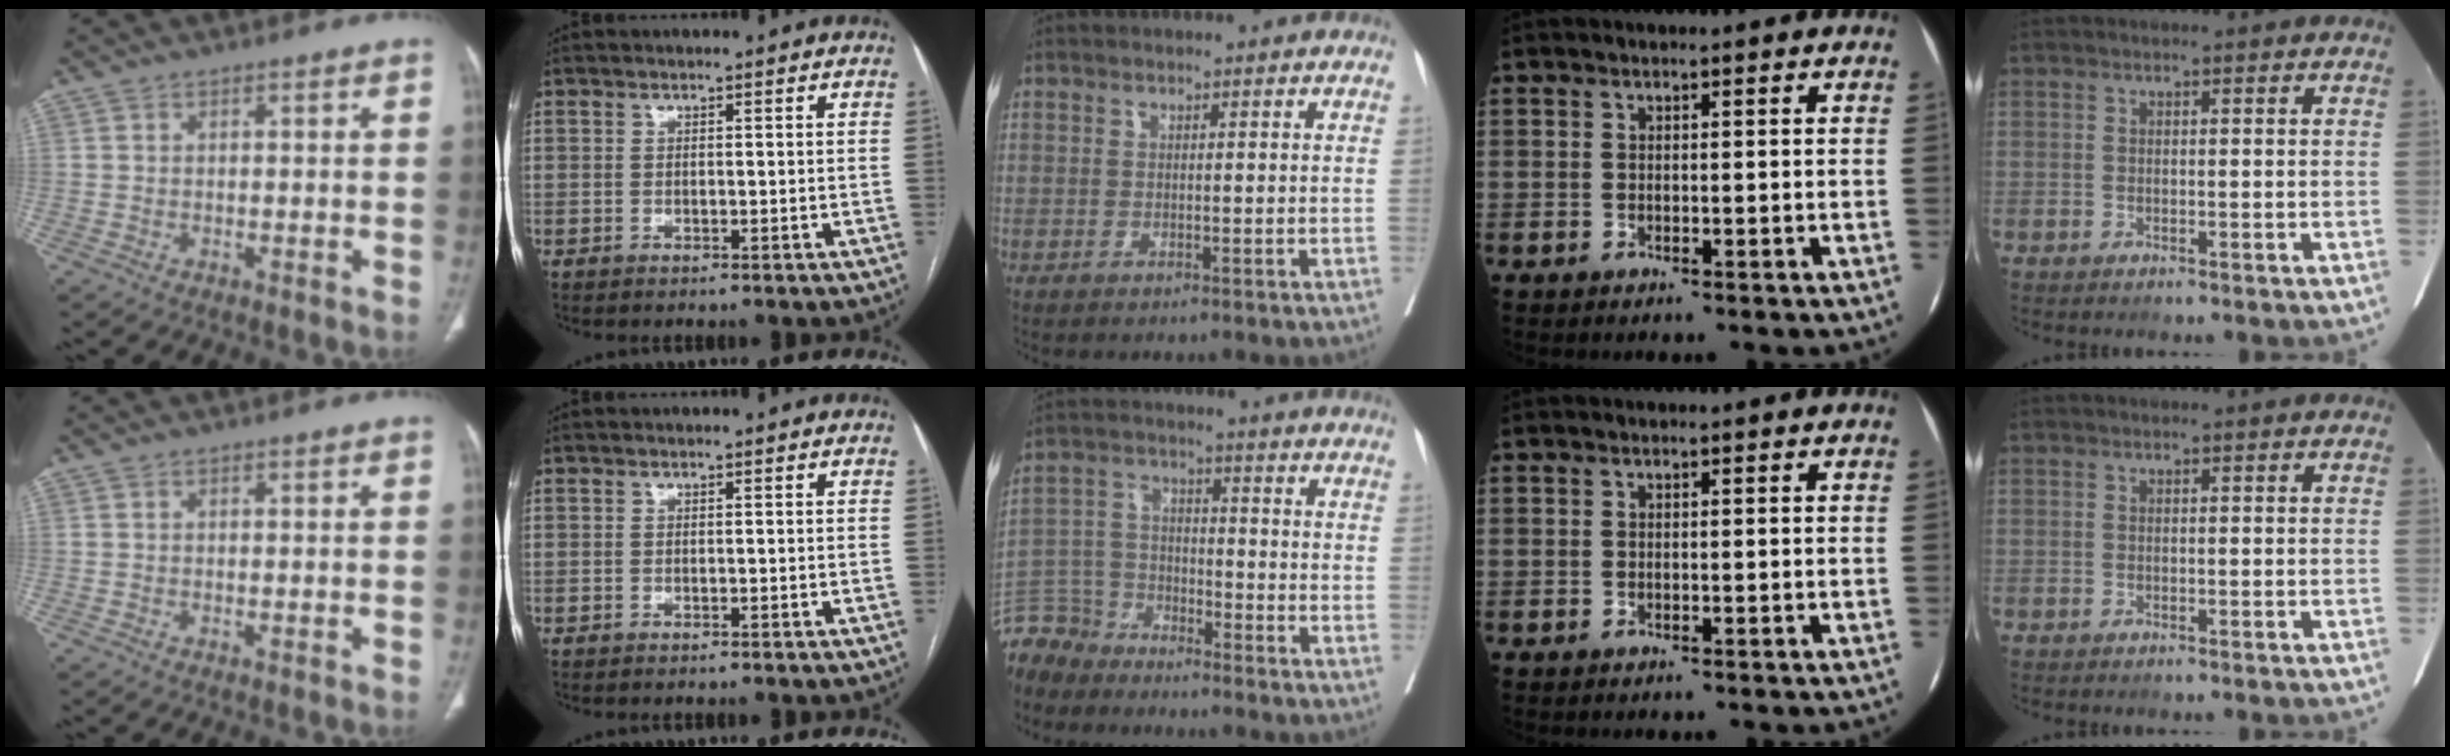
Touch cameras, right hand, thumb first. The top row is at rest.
{"middle": {"total": 6.7, "force": [-6.2, 2.3, -1.1], "torque": [0.019, 0.012, -0.129]}}